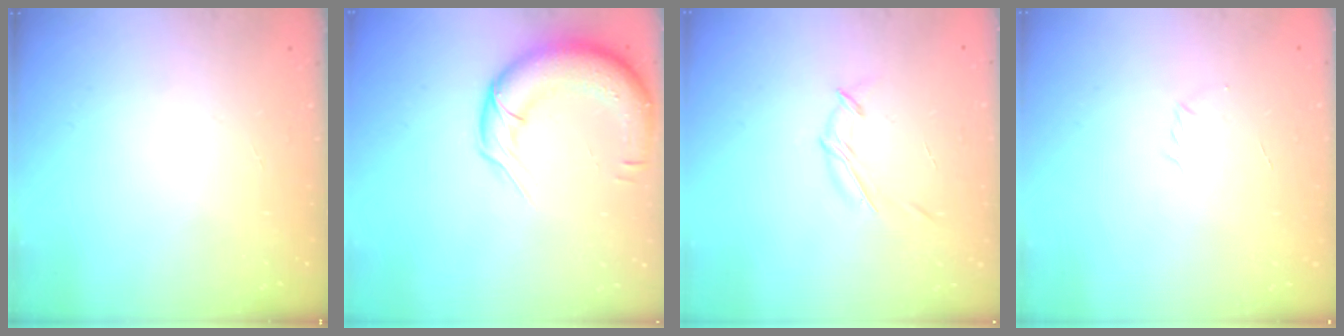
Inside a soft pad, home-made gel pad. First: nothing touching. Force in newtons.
{"total": 14.0, "press": 13.6, "slide": 3.1}
{"total": 6.8, "press": 6.7, "slide": 0.9}
{"total": 2.9, "press": 2.8, "slide": 0.8}